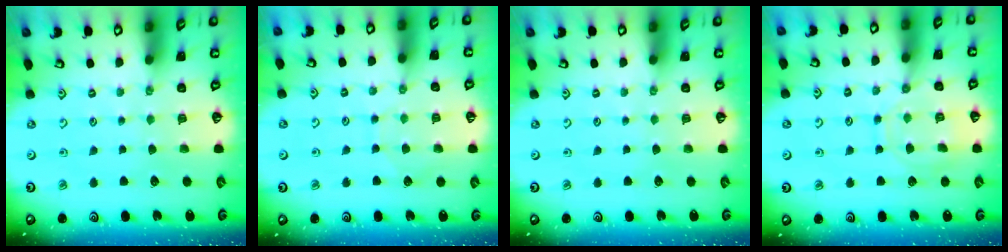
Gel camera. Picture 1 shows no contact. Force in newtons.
{"total": 5.1, "press": 5.0, "slide": 0.5}
{"total": 0.0}
{"total": 11.6, "press": 11.6, "slide": 1.0}